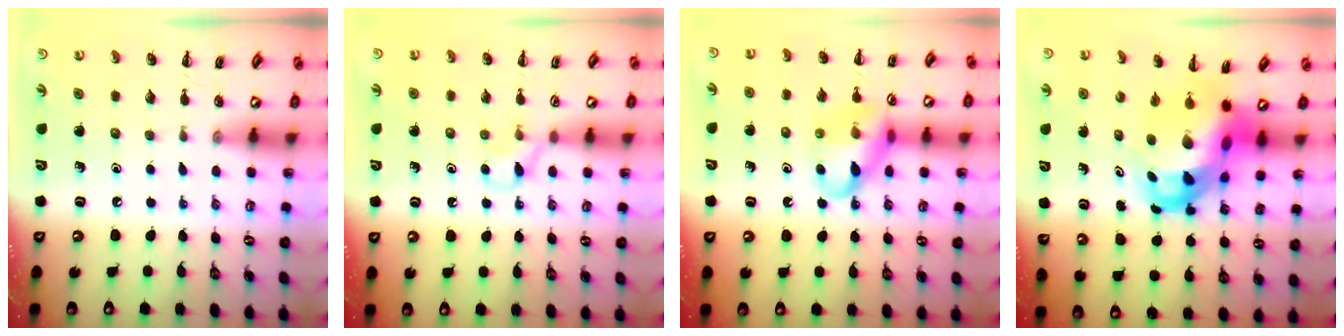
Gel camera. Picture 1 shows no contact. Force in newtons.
{"total": 4.9, "press": 4.6, "slide": 1.7}
{"total": 13.4, "press": 13.2, "slide": 2.3}
{"total": 10.0, "press": 9.7, "slide": 2.6}